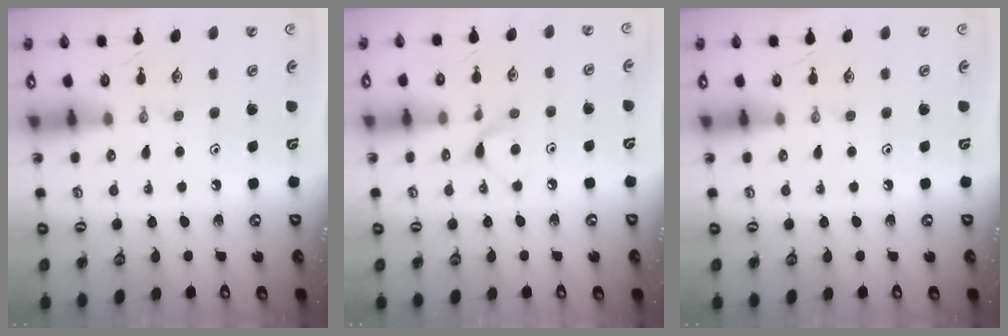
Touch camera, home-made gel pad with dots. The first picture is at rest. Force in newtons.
{"total": 6.0, "press": 6.0, "slide": 0.7}
{"total": 0.0}